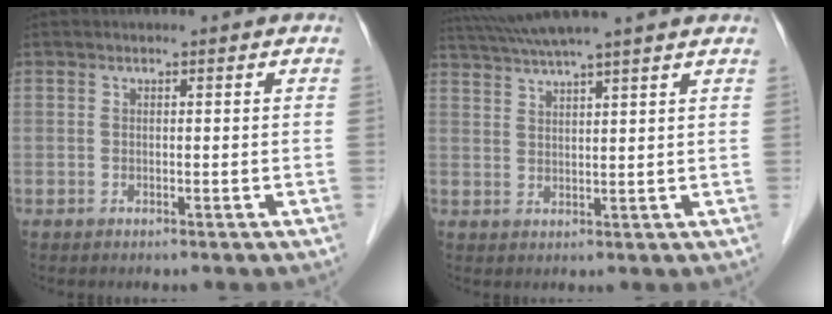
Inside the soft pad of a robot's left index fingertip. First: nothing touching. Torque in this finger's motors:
{"motor_torque": [0.22, -0.36, 0.19, 0.13]}